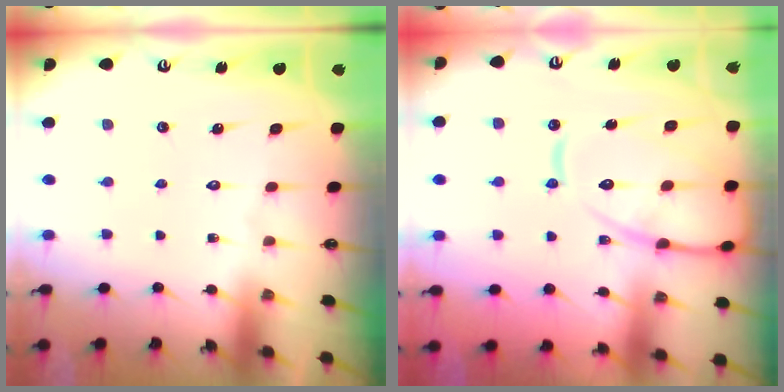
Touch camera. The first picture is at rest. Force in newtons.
{"total": 16.0, "press": 15.9, "slide": 1.5}